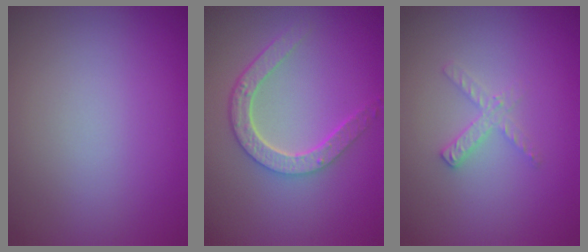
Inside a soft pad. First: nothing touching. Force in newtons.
{"total": 4.2, "press": 3.3, "slide": 2.6}
{"total": 1.7, "press": 1.7, "slide": 0.2}